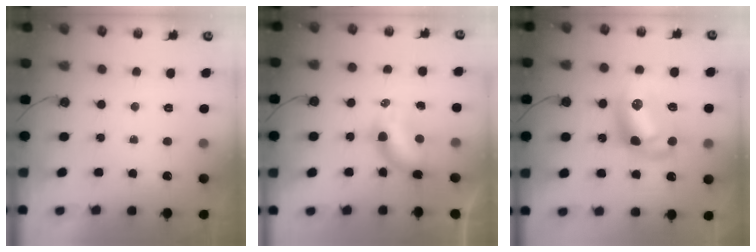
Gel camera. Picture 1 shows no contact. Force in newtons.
{"total": 5.9, "press": 5.9, "slide": 0.4}
{"total": 12.6, "press": 12.6, "slide": 0.9}